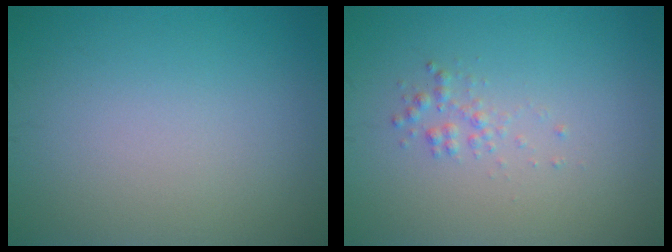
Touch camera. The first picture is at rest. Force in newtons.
{"total": 1.2, "press": 1.2, "slide": 0.0}